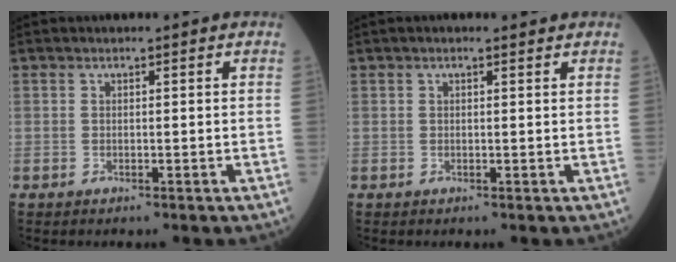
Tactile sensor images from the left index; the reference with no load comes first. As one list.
[{"total": 1.0, "force": [0.8, 0.2, 0.6], "torque": [-0.015, 0.009, 0.011]}]